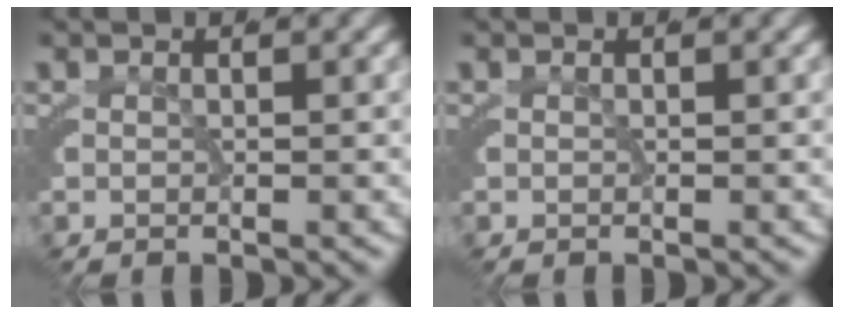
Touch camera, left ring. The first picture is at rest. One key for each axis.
{"total": 0.0}